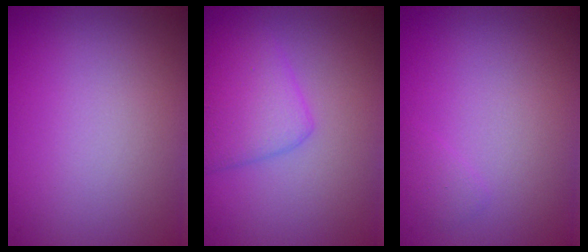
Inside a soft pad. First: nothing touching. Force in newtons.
{"total": 3.5, "press": 3.5, "slide": 0.1}
{"total": 0.7, "press": 0.7, "slide": 0.0}